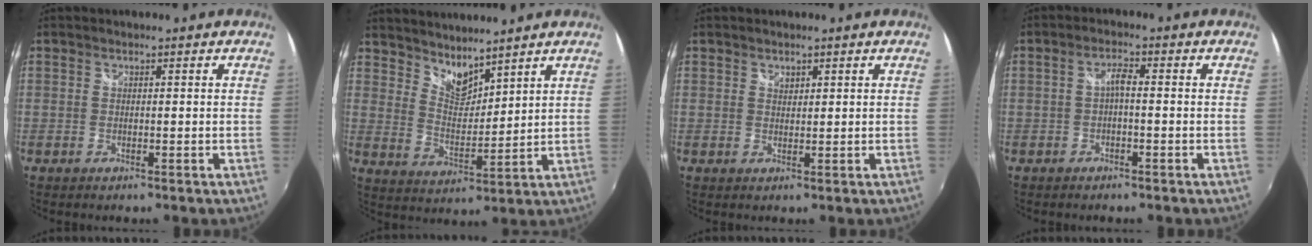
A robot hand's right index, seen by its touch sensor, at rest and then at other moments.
{"total": 7.0, "force": [6.3, 1.9, 2.4], "torque": [-0.033, -0.005, 0.117]}
{"total": 1.1, "force": [0.8, 0.7, 0.2], "torque": [-0.001, 0.001, 0.013]}
{"total": 2.2, "force": [-0.6, 0.5, 2.0], "torque": [-0.041, 0.007, -0.011]}